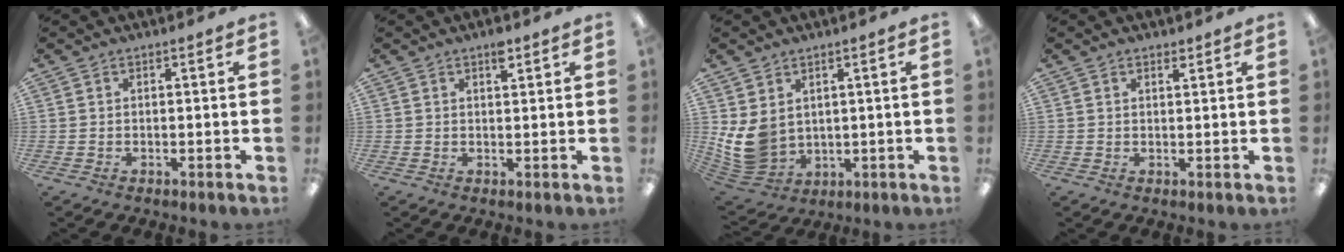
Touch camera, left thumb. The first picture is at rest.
{"total": 2.7, "force": [1.8, 1.0, 1.7], "torque": [-0.013, -0.008, 0.027]}
{"total": 9.6, "force": [1.7, 7.5, 5.7], "torque": [-0.146, -0.012, 0.039]}
{"total": 1.4, "force": [1.2, 0.4, 0.4], "torque": [-0.010, -0.001, 0.023]}